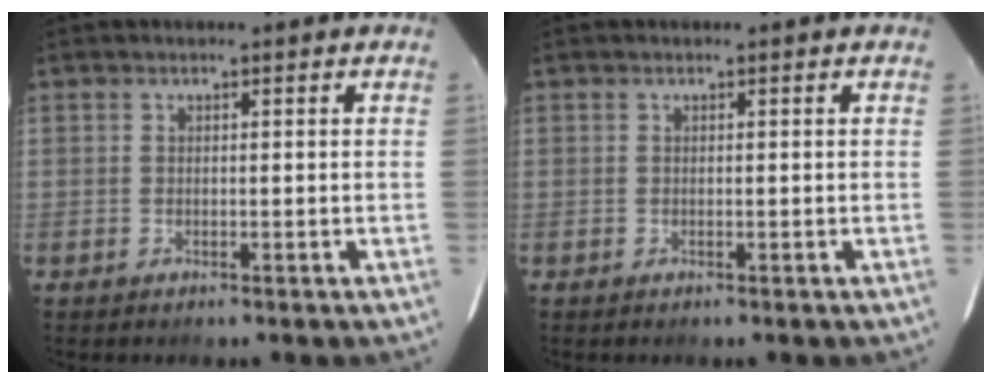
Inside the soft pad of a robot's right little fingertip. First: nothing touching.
{"total": 0.0}